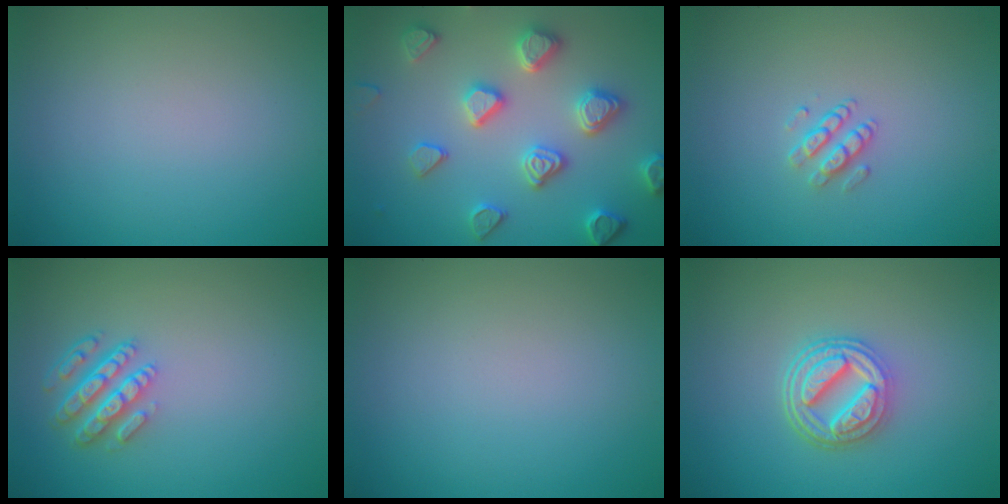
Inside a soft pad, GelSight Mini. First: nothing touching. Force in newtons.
{"total": 4.6, "press": 4.5, "slide": 1.0}
{"total": 1.5, "press": 1.1, "slide": 1.0}
{"total": 4.3, "press": 3.4, "slide": 2.7}
{"total": 0.0}
{"total": 4.8, "press": 3.8, "slide": 3.1}